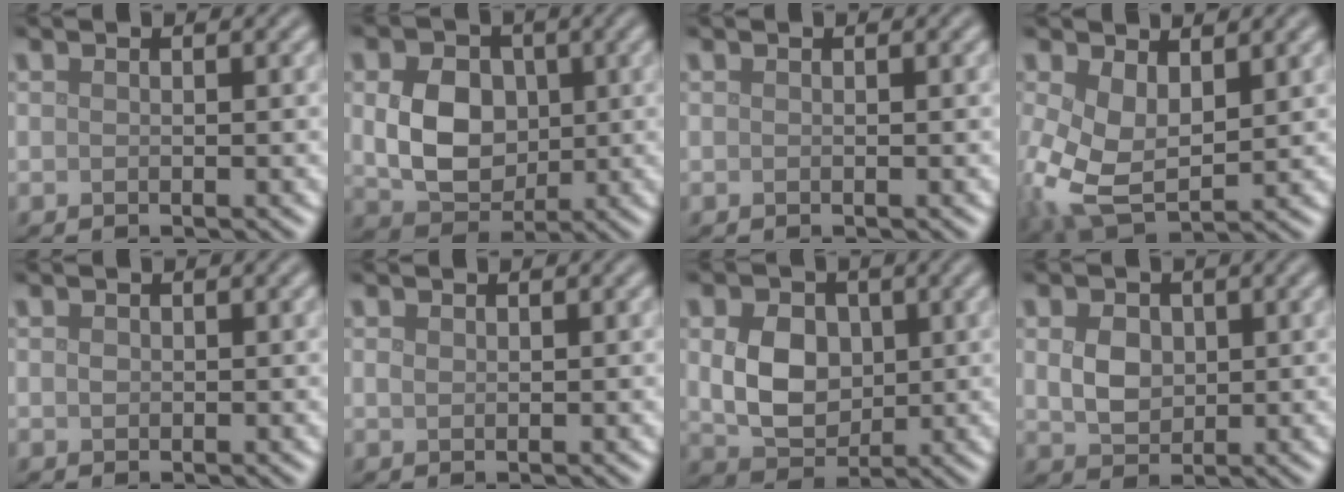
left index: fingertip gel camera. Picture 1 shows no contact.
{"total": 6.1, "force": [0.4, 4.7, 3.9], "torque": [-0.082, -0.003, 0.010]}
{"total": 0.0}
{"total": 6.9, "force": [0.1, 4.2, 5.5], "torque": [-0.138, -0.010, 0.008]}
{"total": 0.6, "force": [0.1, 0.5, 0.3], "torque": [-0.006, -0.001, 0.001]}
{"total": 0.6, "force": [0.3, 0.4, 0.3], "torque": [-0.008, -0.001, 0.006]}
{"total": 5.3, "force": [0.6, 4.0, 3.4], "torque": [-0.075, -0.004, 0.012]}
{"total": 3.0, "force": [0.5, 2.3, 1.8], "torque": [-0.039, -0.001, 0.008]}